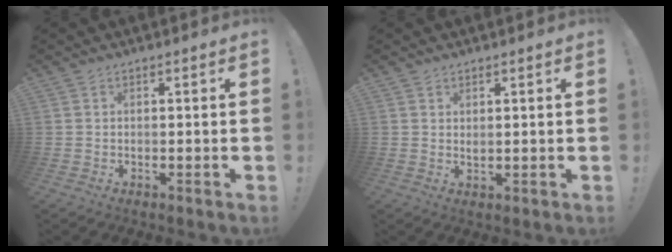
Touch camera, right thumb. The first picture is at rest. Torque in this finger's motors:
{"motor_torque": [0.24, 0.36, 0.03, 0.09, -0.07]}